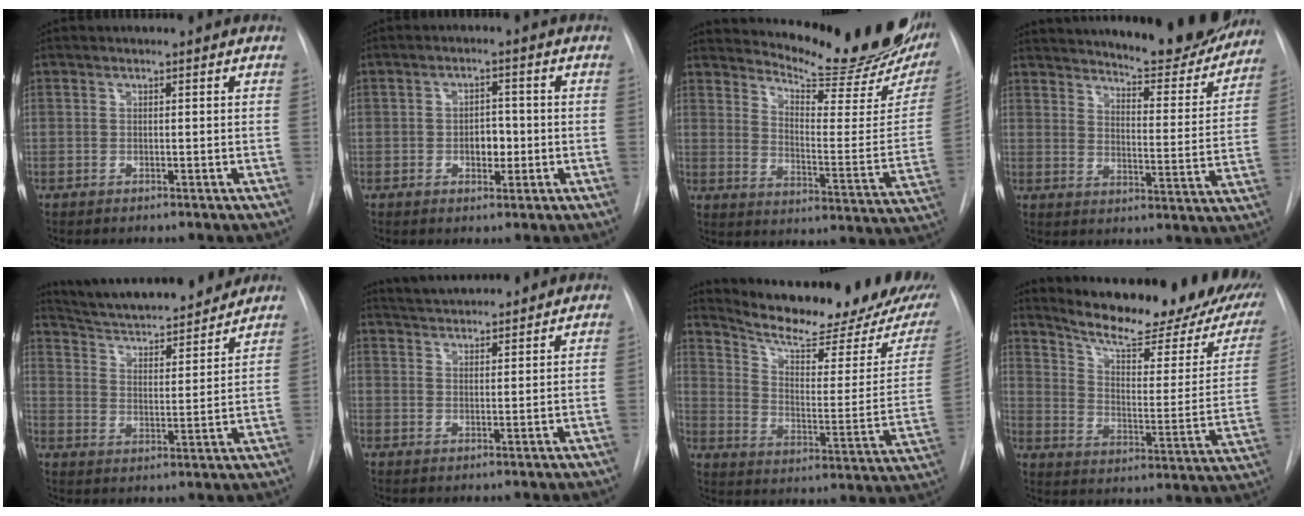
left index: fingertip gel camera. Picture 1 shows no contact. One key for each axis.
{"total": 3.6, "fx": -1.6, "fy": 2.0, "fz": 2.5, "tx": -0.031, "ty": -0.001, "tz": -0.019}
{"total": 21.9, "fx": 19.0, "fy": 3.6, "fz": 10.2, "tx": -0.150, "ty": -0.094, "tz": 0.236}
{"total": 20.9, "fx": 19.0, "fy": 3.6, "fz": 8.0, "tx": -0.112, "ty": -0.054, "tz": 0.239}
{"total": 18.0, "fx": 16.4, "fy": 2.7, "fz": 6.9, "tx": -0.111, "ty": -0.001, "tz": 0.244}
{"total": 7.4, "fx": 7.0, "fy": 0.8, "fz": 2.2, "tx": -0.042, "ty": 0.023, "tz": 0.109}
{"total": 21.0, "fx": 18.8, "fy": 3.2, "fz": 8.9, "tx": -0.134, "ty": -0.065, "tz": 0.252}
{"total": 22.7, "fx": 18.9, "fy": 4.8, "fz": 11.6, "tx": -0.167, "ty": -0.060, "tz": 0.242}